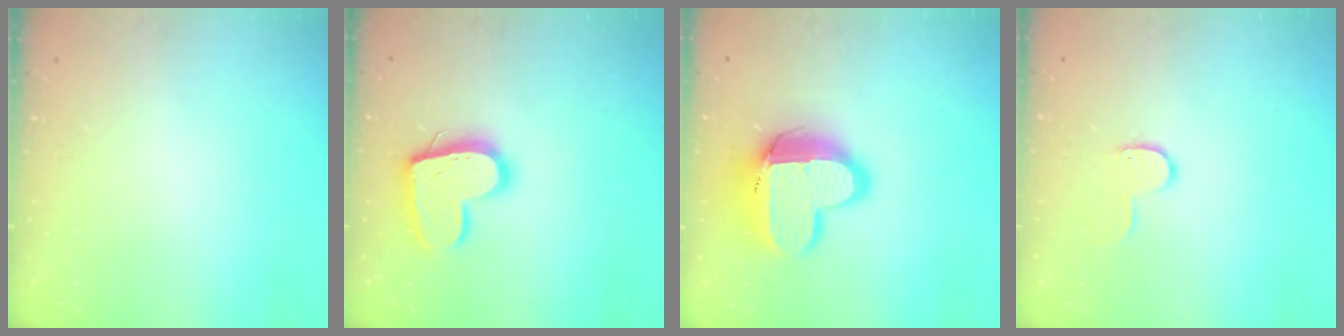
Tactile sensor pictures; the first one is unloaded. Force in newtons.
{"total": 15.1, "press": 15.0, "slide": 1.0}
{"total": 15.3, "press": 15.2, "slide": 1.2}
{"total": 6.1, "press": 6.1, "slide": 0.2}